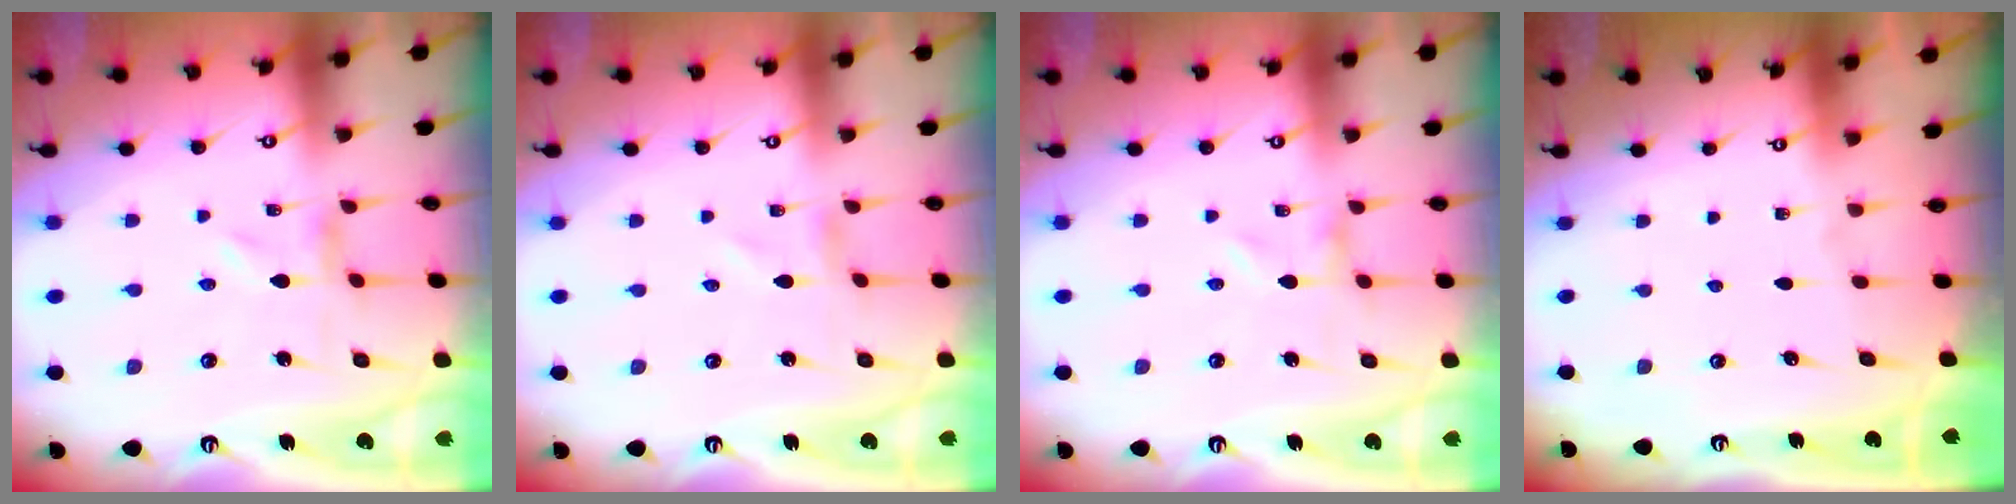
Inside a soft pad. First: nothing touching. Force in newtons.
{"total": 1.2, "press": 1.2, "slide": 0.1}
{"total": 0.0}
{"total": 0.0}